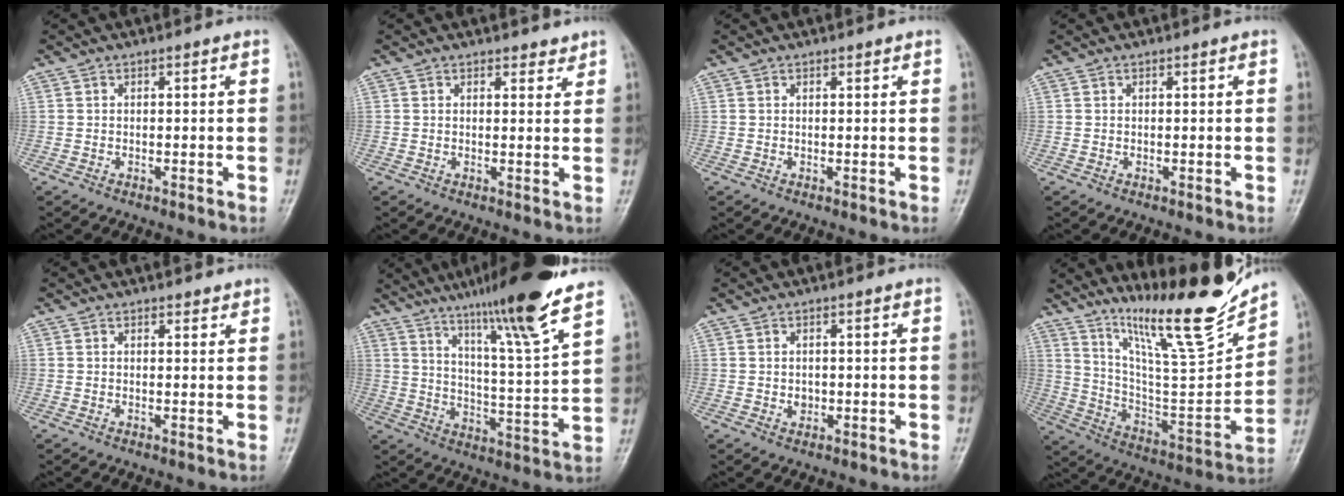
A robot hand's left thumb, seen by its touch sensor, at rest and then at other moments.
{"total": 2.1, "force": [1.8, 0.9, 0.4], "torque": [0.010, -0.014, 0.022]}
{"total": 0.5, "force": [0.5, 0.1, 0.1], "torque": [-0.005, -0.005, 0.007]}
{"total": 0.0}
{"total": 1.4, "force": [1.3, 0.6, 0.3], "torque": [0.003, -0.009, 0.015]}
{"total": 18.2, "force": [13.2, 0.3, 12.5], "torque": [-0.183, -0.065, 0.205]}
{"total": 1.3, "force": [0.1, 1.1, 0.7], "torque": [-0.007, -0.001, 0.005]}
{"total": 20.4, "force": [16.5, 1.9, 11.8], "torque": [-0.155, -0.110, 0.285]}